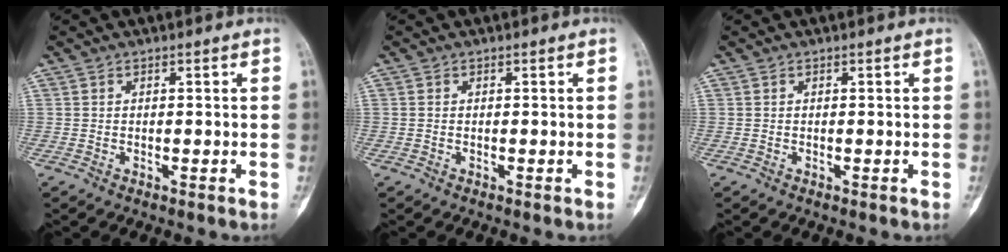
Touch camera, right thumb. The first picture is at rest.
{"total": 0.0}
{"total": 0.0}